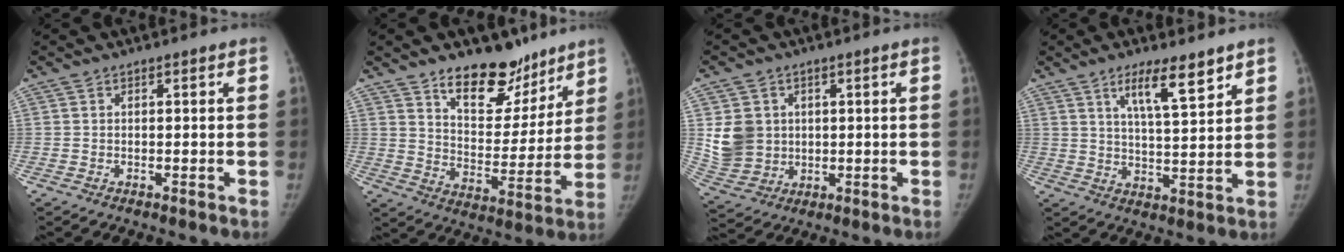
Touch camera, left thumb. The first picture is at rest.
{"total": 15.5, "force": [11.3, 7.8, 7.0], "torque": [-0.046, -0.080, 0.182]}
{"total": 9.0, "force": [1.7, 7.9, 4.0], "torque": [-0.055, -0.007, 0.050]}
{"total": 8.8, "force": [5.6, 1.9, 6.5], "torque": [-0.098, -0.037, 0.099]}